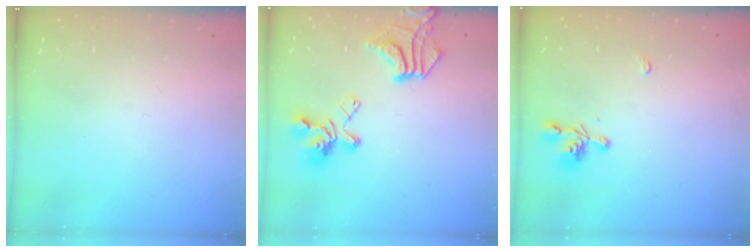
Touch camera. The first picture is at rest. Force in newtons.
{"total": 12.1, "press": 11.8, "slide": 2.6}
{"total": 2.6, "press": 2.5, "slide": 0.4}